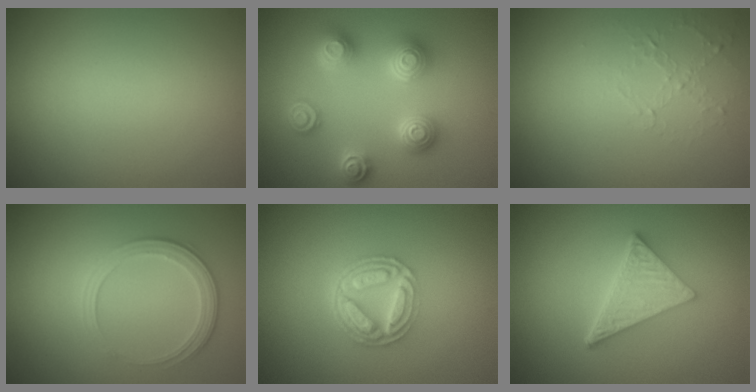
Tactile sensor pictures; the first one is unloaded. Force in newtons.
{"total": 4.8, "press": 4.8, "slide": 0.6}
{"total": 1.0, "press": 0.4, "slide": 0.9}
{"total": 2.8, "press": 2.7, "slide": 0.8}
{"total": 5.0, "press": 3.7, "slide": 3.3}
{"total": 5.3, "press": 3.9, "slide": 3.6}